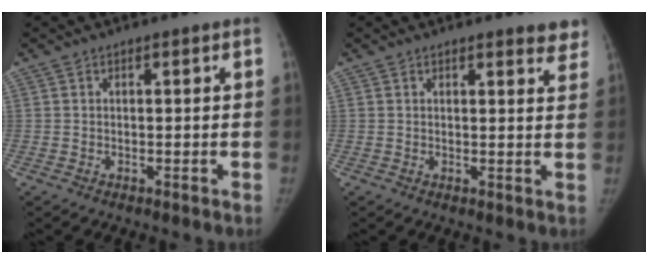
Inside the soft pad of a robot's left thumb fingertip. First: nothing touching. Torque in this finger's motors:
{"motor_torque": [-0.03, -0.05, 0.47, 0.01, 0.02]}